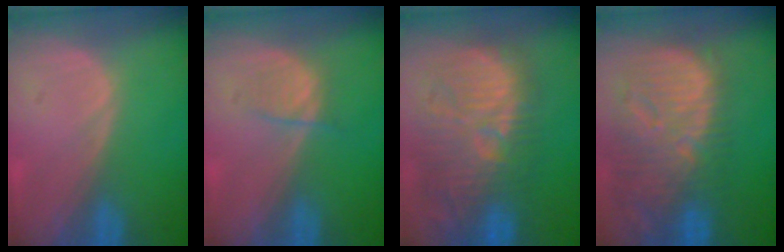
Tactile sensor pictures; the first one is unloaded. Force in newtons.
{"total": 2.1, "press": 2.1, "slide": 0.3}
{"total": 12.6, "press": 12.0, "slide": 4.1}
{"total": 13.2, "press": 11.5, "slide": 6.5}